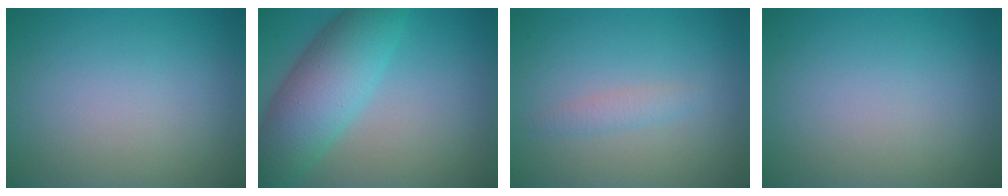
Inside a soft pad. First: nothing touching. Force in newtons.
{"total": 7.6, "press": 7.6, "slide": 0.2}
{"total": 1.2, "press": 1.2, "slide": 0.0}
{"total": 0.0}